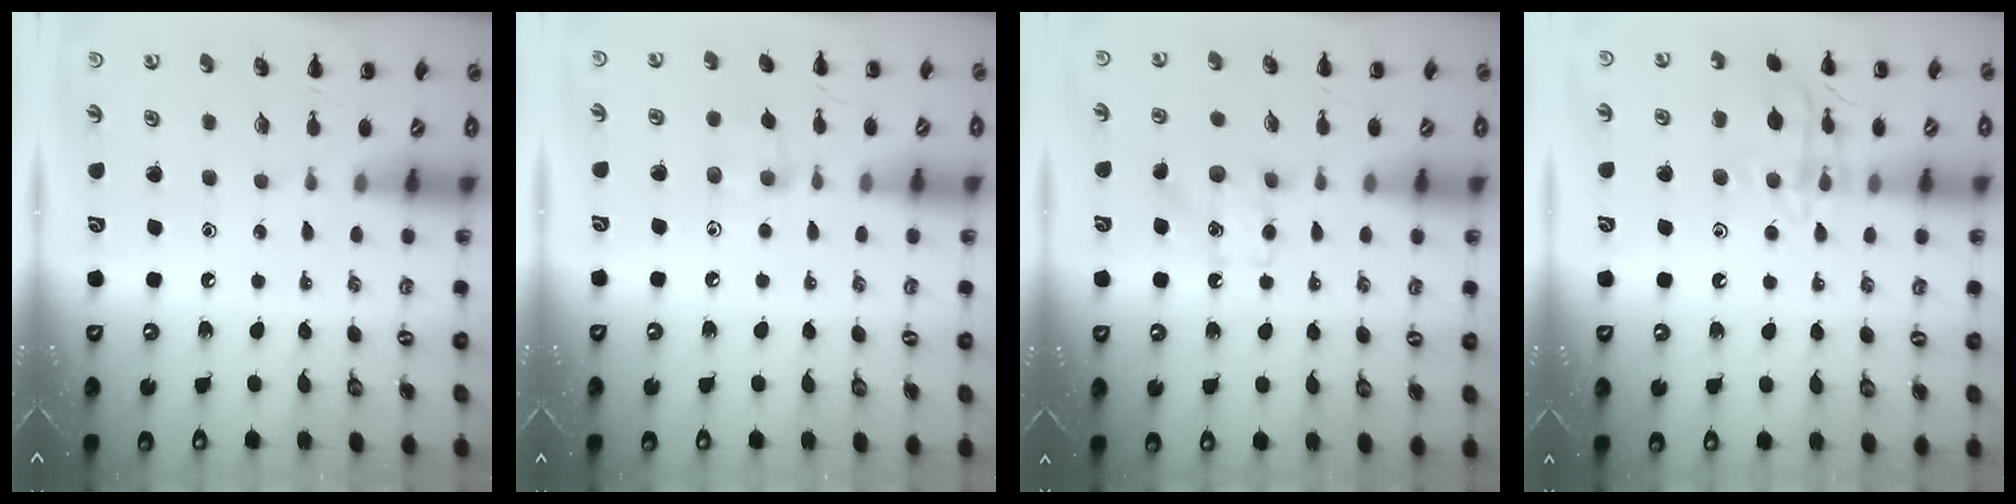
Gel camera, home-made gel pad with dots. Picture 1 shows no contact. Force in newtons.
{"total": 4.1, "press": 3.9, "slide": 1.2}
{"total": 6.8, "press": 6.8, "slide": 1.0}
{"total": 13.7, "press": 13.7, "slide": 0.9}